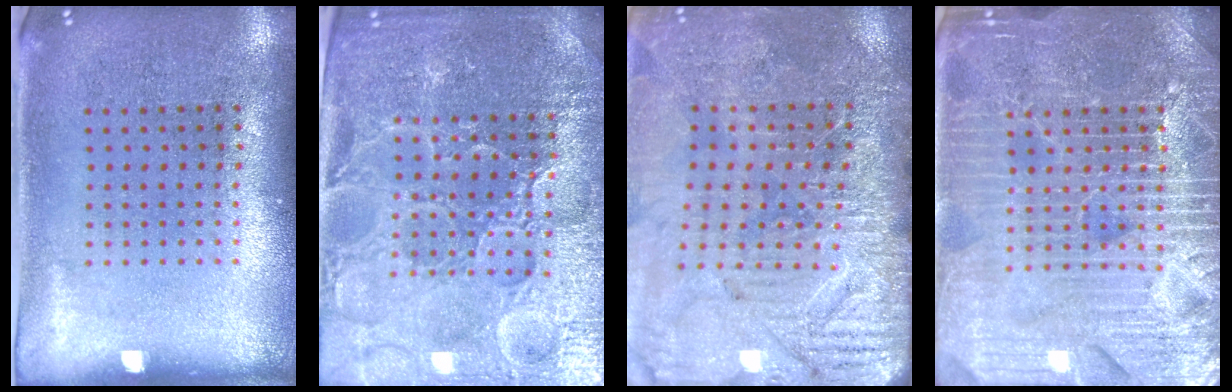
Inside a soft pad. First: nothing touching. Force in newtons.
{"total": 5.0, "press": 4.7, "slide": 1.7}
{"total": 3.6, "press": 3.6, "slide": 0.5}
{"total": 7.0, "press": 7.0, "slide": 0.8}